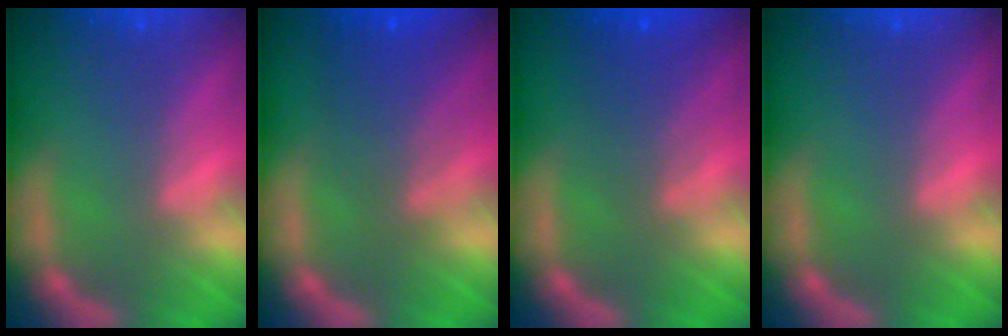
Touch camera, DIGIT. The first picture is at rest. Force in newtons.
{"total": 4.6}
{"total": 3.6}
{"total": 0.0}